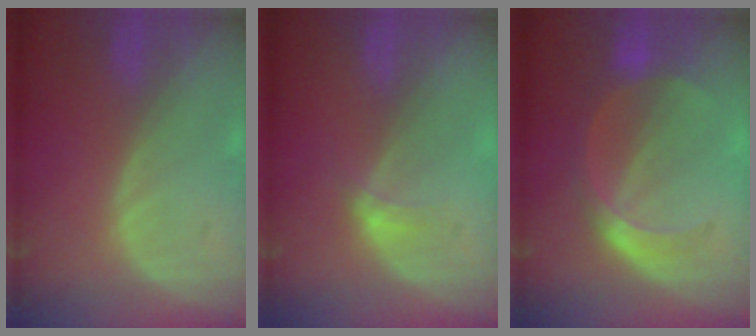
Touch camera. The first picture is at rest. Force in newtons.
{"total": 1.9, "press": 1.5, "slide": 1.1}
{"total": 5.7, "press": 5.3, "slide": 2.0}